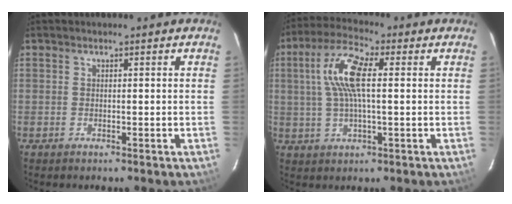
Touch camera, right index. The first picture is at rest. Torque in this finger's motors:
{"motor_torque": [0.70, -0.25, 0.65, 0.21]}